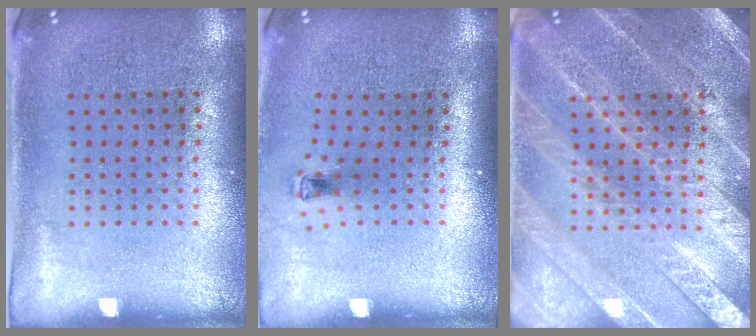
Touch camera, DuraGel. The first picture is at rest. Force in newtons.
{"total": 0.6, "press": 0.3, "slide": 0.6}
{"total": 3.3, "press": 3.2, "slide": 0.5}